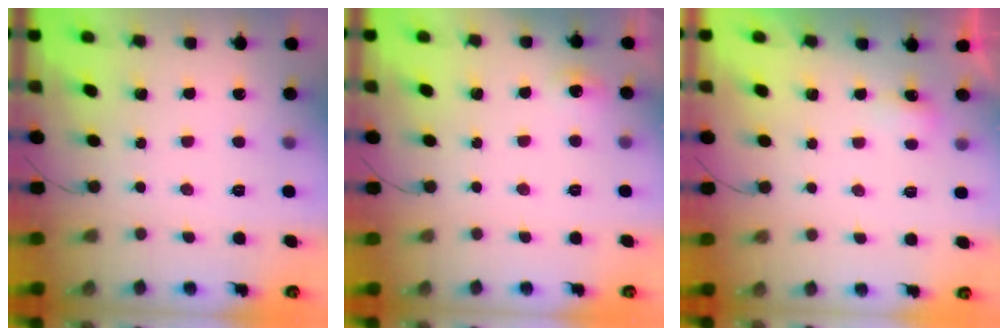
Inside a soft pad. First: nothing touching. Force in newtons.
{"total": 11.7, "press": 4.5, "slide": 10.8}
{"total": 2.3, "press": 2.2, "slide": 0.6}